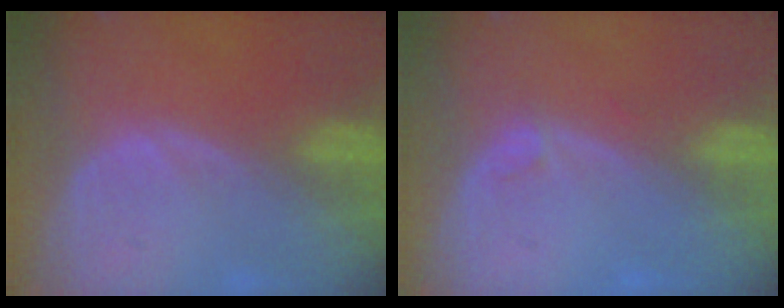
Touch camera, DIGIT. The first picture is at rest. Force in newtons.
{"total": 1.0, "press": 0.9, "slide": 0.3}